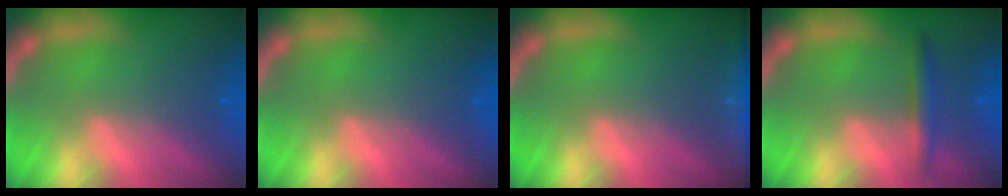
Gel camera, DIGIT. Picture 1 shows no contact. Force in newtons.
{"total": 0.0}
{"total": 7.4}
{"total": 2.4}